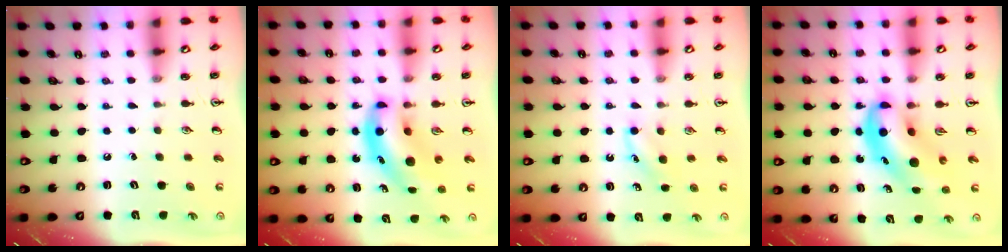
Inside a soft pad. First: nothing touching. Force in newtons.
{"total": 9.1, "press": 8.8, "slide": 2.5}
{"total": 3.8, "press": 3.5, "slide": 1.6}
{"total": 8.5, "press": 8.2, "slide": 2.4}